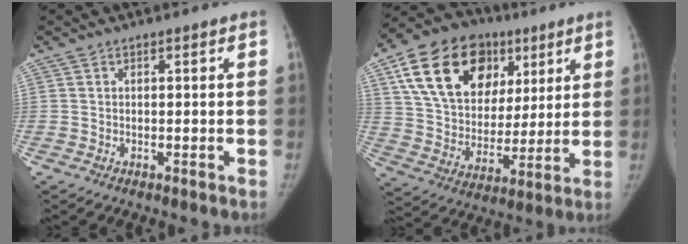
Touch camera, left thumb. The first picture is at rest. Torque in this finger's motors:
{"motor_torque": [0.66, 0.54, 1.72, -1.05, 0.47]}